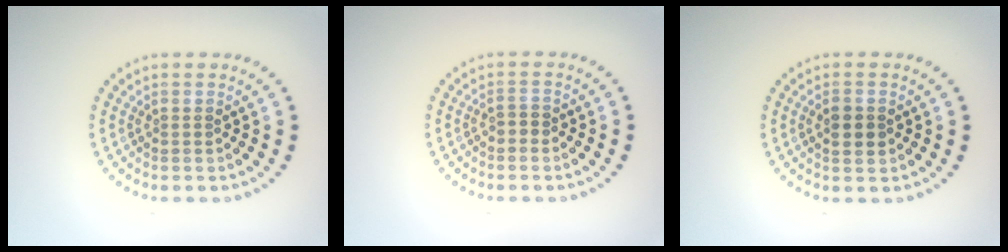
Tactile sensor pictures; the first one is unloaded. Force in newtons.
{"total": 0.8, "press": 0.8, "slide": 0.2}
{"total": 2.2, "press": 2.2, "slide": 0.2}